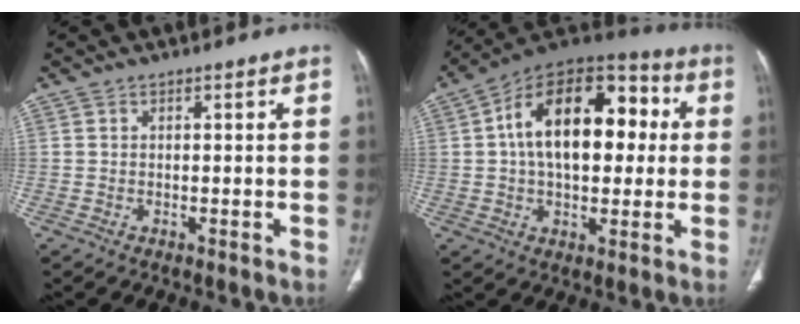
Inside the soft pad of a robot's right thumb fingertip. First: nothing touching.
{"total": 21.9, "force": [3.2, 12.8, 17.5], "torque": [-0.248, 0.031, 0.039]}